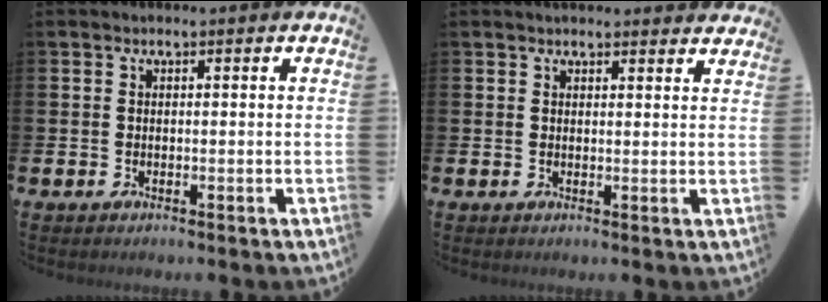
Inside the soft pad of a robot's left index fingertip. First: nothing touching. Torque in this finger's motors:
{"motor_torque": [1.01, -1.13, 0.11, 0.04]}